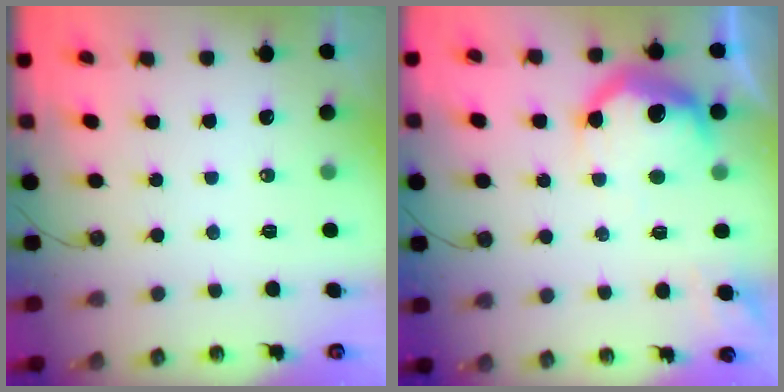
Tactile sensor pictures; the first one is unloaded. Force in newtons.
{"total": 14.6, "press": 14.6, "slide": 1.0}